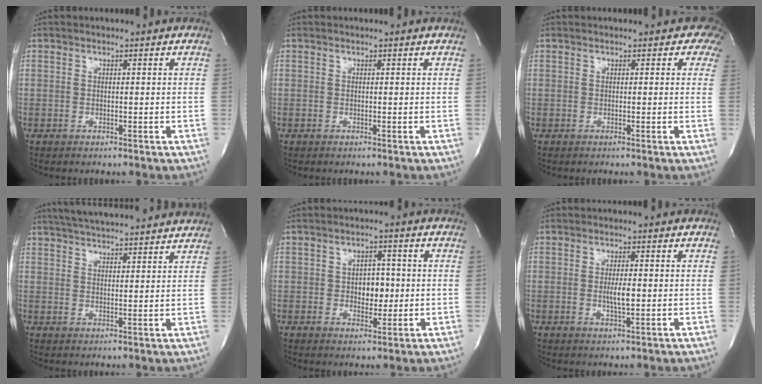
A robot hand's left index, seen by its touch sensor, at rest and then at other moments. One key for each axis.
{"total": 0.0}
{"total": 2.8, "fx": 1.5, "fy": 2.0, "fz": 1.1, "tx": 0.015, "ty": 0.000, "tz": 0.002}
{"total": 15.2, "fx": 13.8, "fy": 1.6, "fz": 6.1, "tx": -0.105, "ty": 0.031, "tz": 0.192}
{"total": 4.3, "fx": -0.2, "fy": 2.8, "fz": 3.3, "tx": -0.039, "ty": 0.008, "tz": 0.002}
{"total": 3.0, "fx": -0.3, "fy": 0.5, "fz": 2.9, "tx": -0.054, "ty": -0.003, "tz": -0.004}